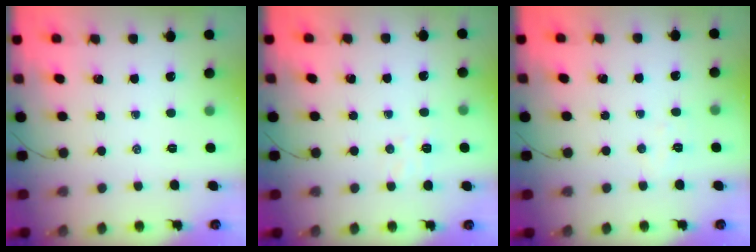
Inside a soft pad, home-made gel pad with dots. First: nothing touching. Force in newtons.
{"total": 4.7, "press": 4.6, "slide": 1.2}
{"total": 4.0, "press": 3.9, "slide": 0.8}